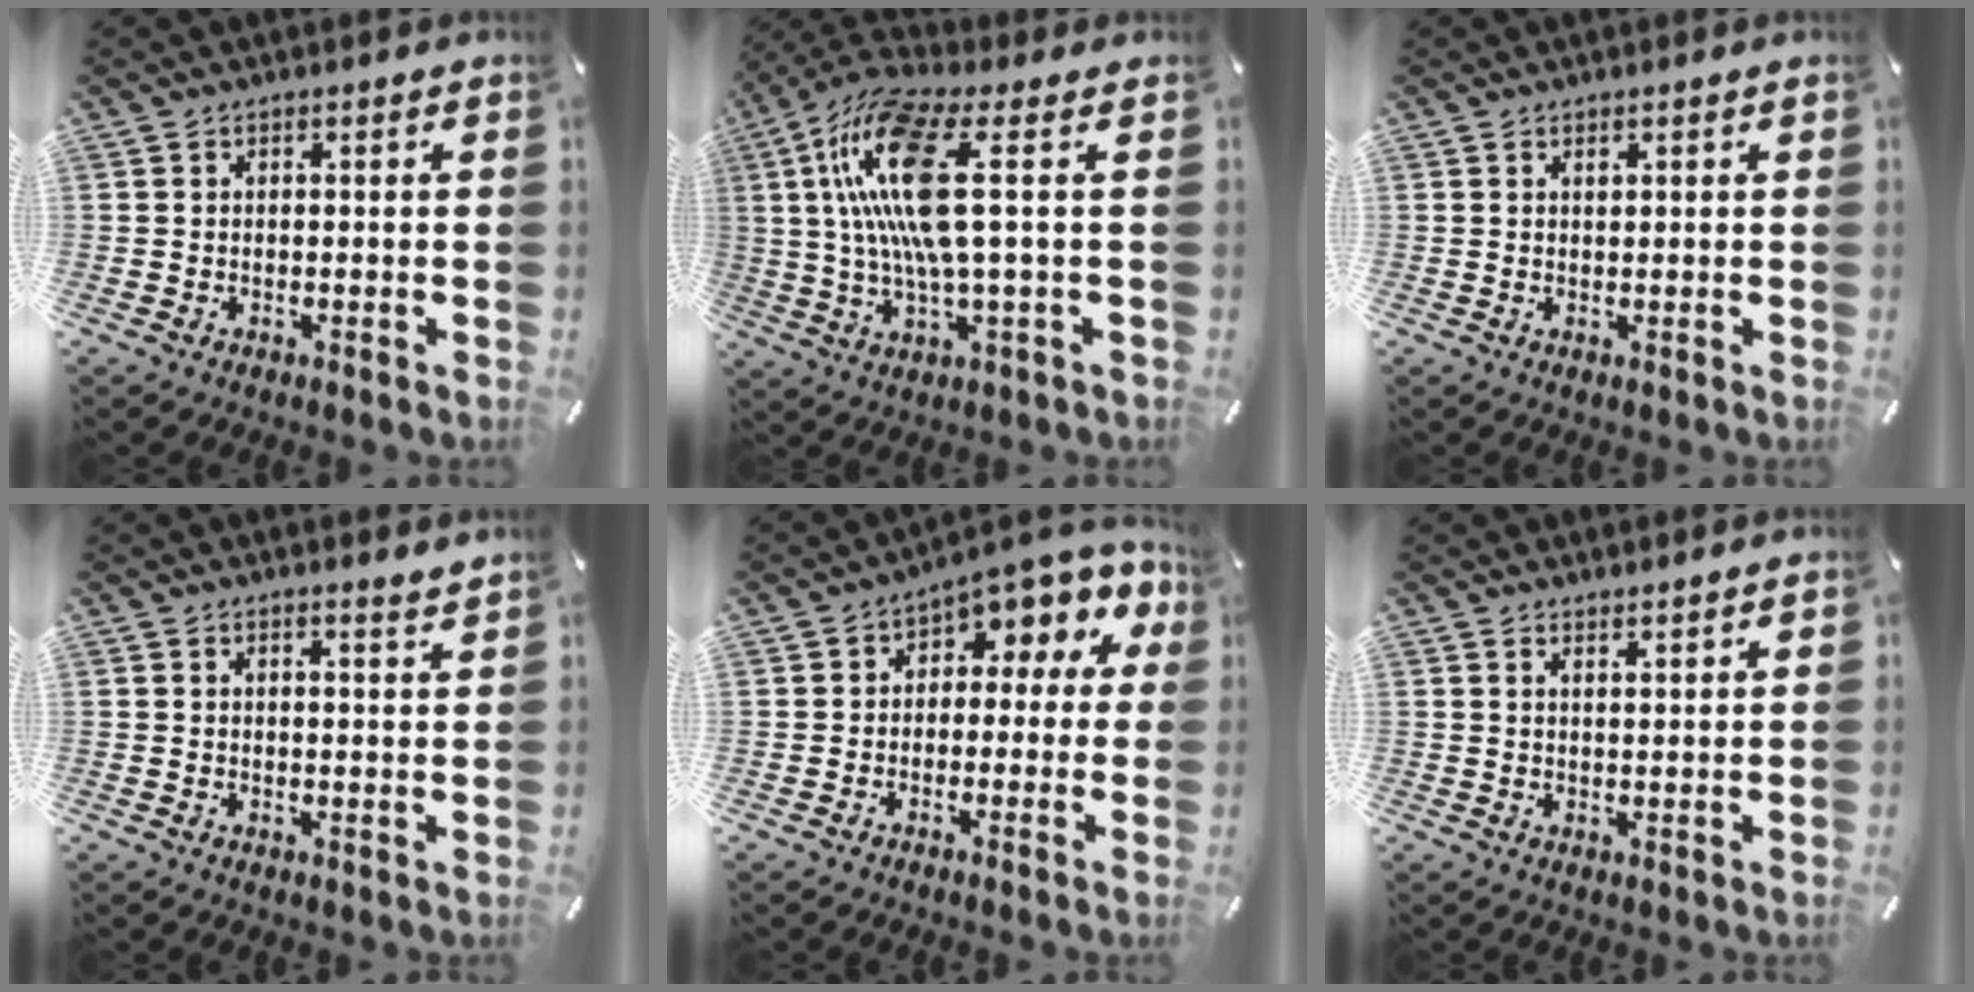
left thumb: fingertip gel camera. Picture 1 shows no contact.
{"total": 16.8, "force": [3.4, 3.9, 15.9], "torque": [-0.344, -0.020, 0.042]}
{"total": 0.6, "force": [0.4, 0.2, 0.5], "torque": [-0.009, -0.001, 0.008]}
{"total": 2.0, "force": [1.9, -0.3, 0.5], "torque": [-0.005, -0.017, 0.033]}
{"total": 5.5, "force": [2.0, 3.6, 3.7], "torque": [-0.056, -0.016, 0.030]}
{"total": 2.1, "force": [2.0, -0.4, 0.2], "torque": [-0.007, -0.012, 0.038]}